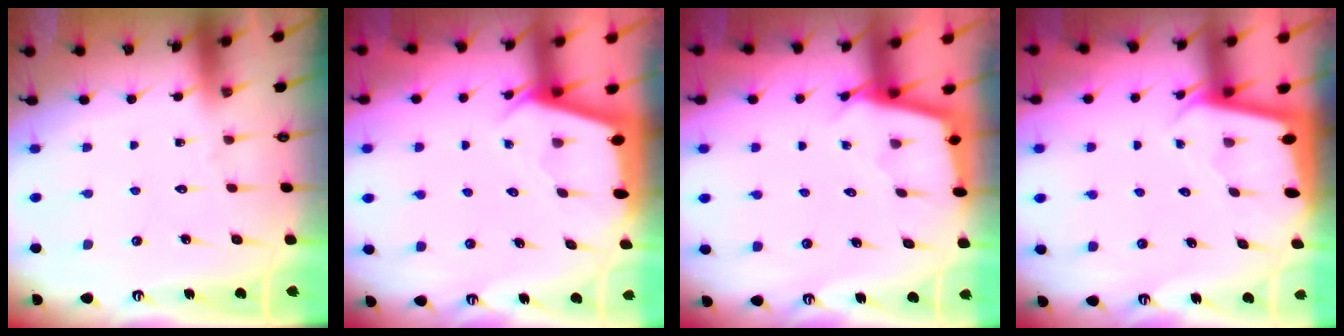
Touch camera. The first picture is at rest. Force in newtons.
{"total": 3.2, "press": 3.2, "slide": 0.1}
{"total": 2.3, "press": 2.3, "slide": 0.2}
{"total": 1.7, "press": 1.7, "slide": 0.1}